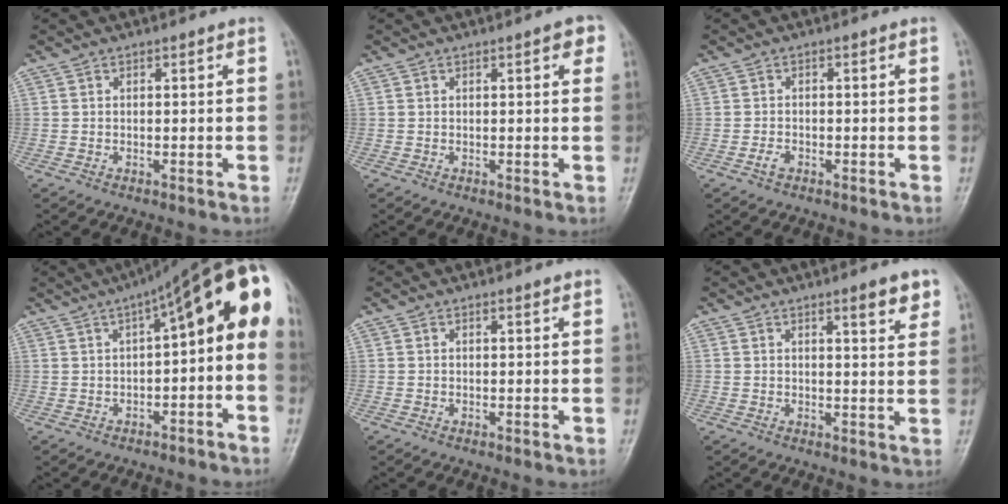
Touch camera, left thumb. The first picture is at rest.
{"total": 2.9, "force": [1.2, 1.1, 2.5], "torque": [-0.021, 0.001, 0.009]}
{"total": 1.8, "force": [-1.0, 1.0, 1.0], "torque": [-0.020, 0.006, -0.021]}
{"total": 16.4, "force": [1.9, 6.1, 15.1], "torque": [-0.185, 0.056, 0.018]}
{"total": 0.7, "force": [0.5, 0.2, 0.4], "torque": [-0.008, -0.002, 0.008]}
{"total": 5.1, "force": [3.2, 1.1, 3.8], "torque": [-0.041, -0.019, 0.043]}